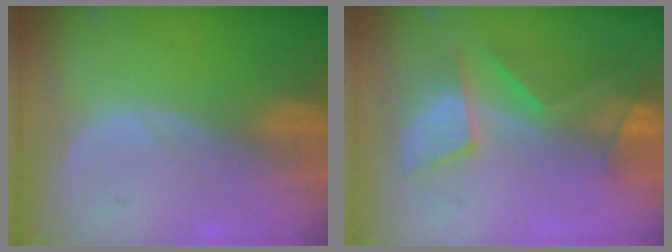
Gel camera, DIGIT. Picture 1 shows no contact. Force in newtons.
{"total": 8.2, "press": 7.9, "slide": 2.4}